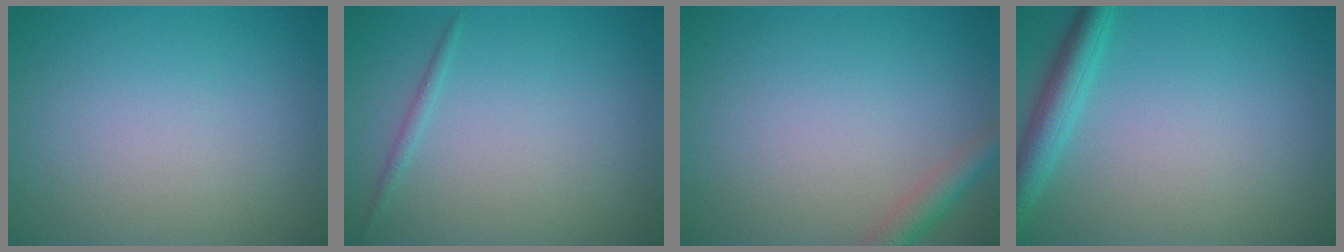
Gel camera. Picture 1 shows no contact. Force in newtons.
{"total": 0.7, "press": 0.7, "slide": 0.0}
{"total": 2.3, "press": 2.3, "slide": 0.1}
{"total": 3.1, "press": 3.1, "slide": 0.2}